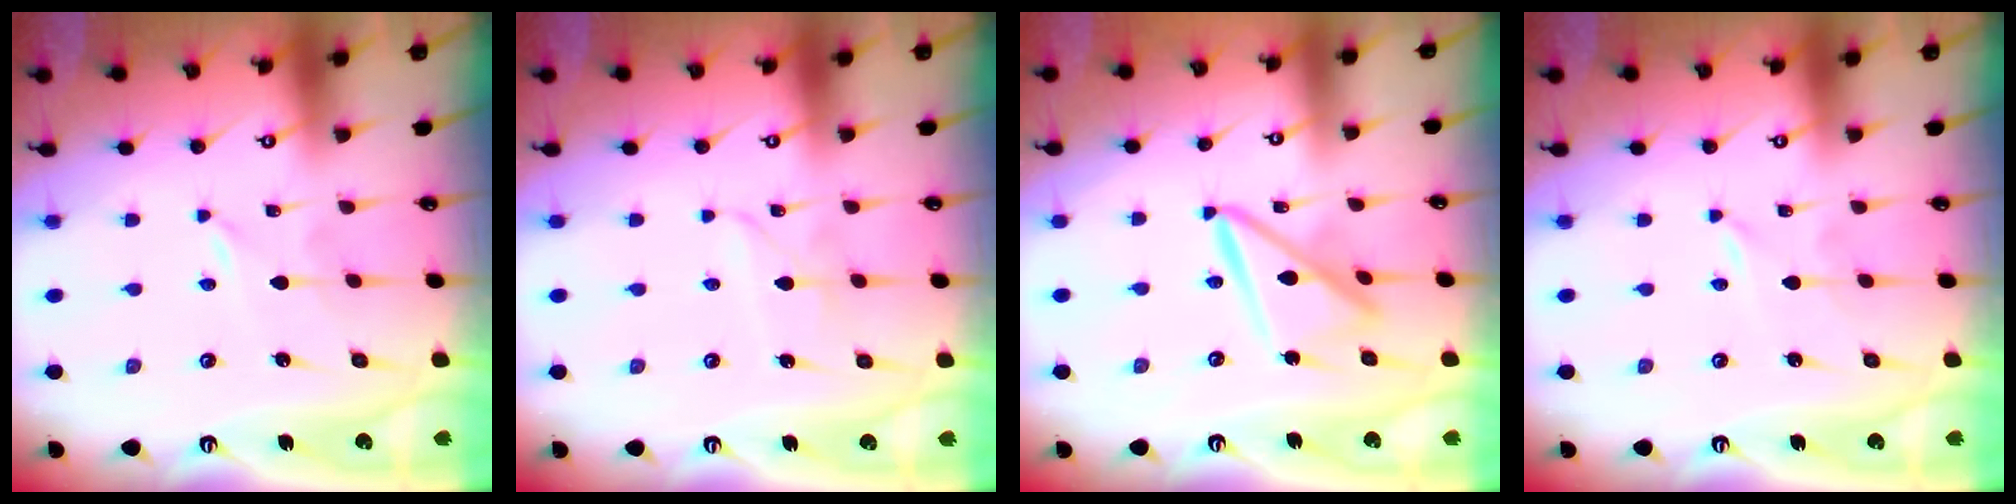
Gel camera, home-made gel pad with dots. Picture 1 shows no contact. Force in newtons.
{"total": 3.2, "press": 3.2, "slide": 0.3}
{"total": 12.3, "press": 12.3, "slide": 1.2}
{"total": 0.0}